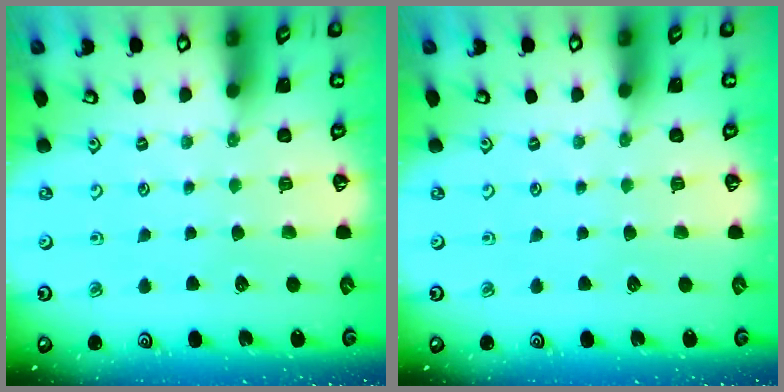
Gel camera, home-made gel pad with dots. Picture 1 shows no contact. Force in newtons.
{"total": 0.0}